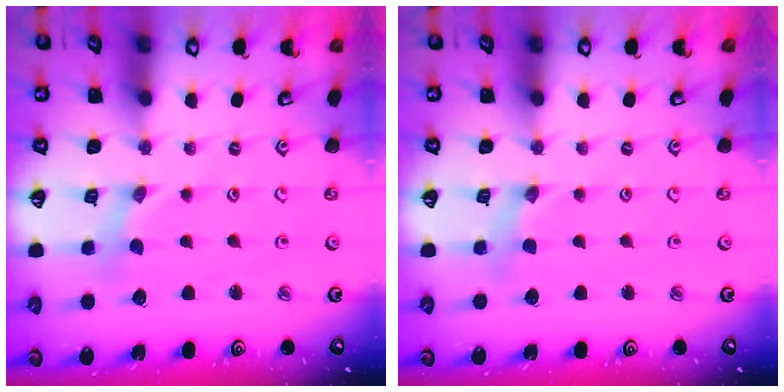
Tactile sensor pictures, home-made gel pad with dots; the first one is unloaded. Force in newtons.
{"total": 1.2, "press": 1.1, "slide": 0.2}